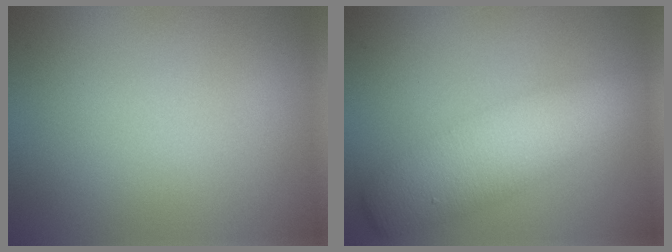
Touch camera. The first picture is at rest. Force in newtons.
{"total": 6.4, "press": 6.3, "slide": 0.5}